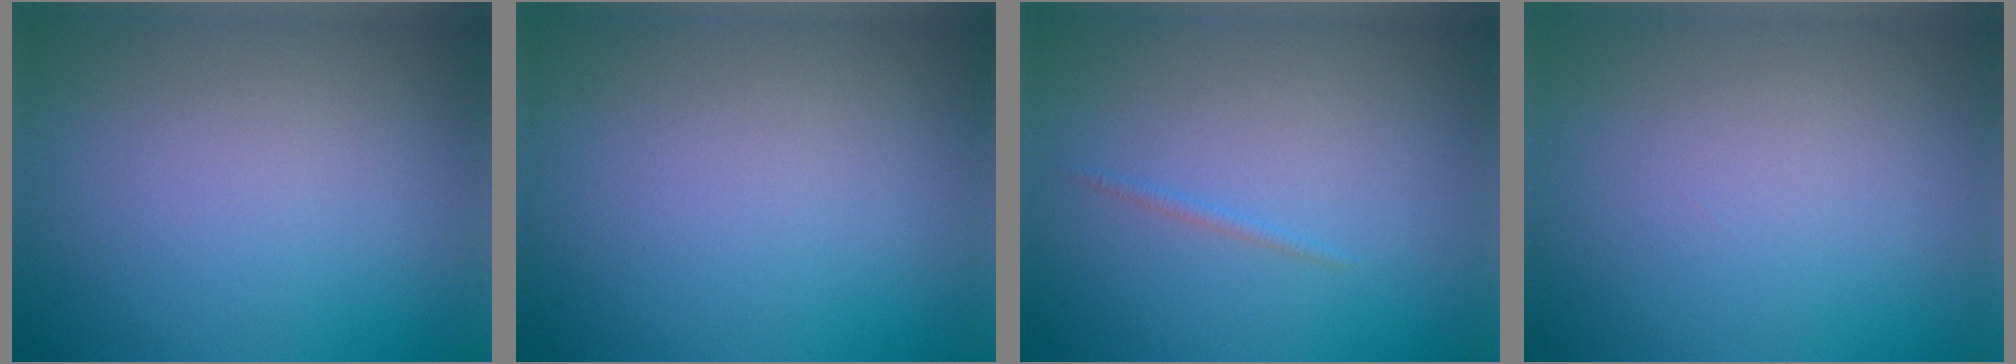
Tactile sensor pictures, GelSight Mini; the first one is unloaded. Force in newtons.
{"total": 0.0}
{"total": 0.6, "press": 0.6, "slide": 0.1}
{"total": 0.0}